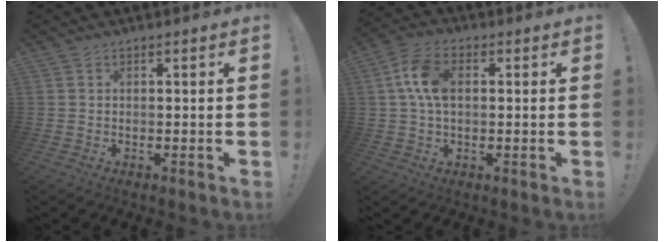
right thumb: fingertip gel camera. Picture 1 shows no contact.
{"total": 10.4, "force": [1.5, 6.6, 7.9], "torque": [-0.154, 0.008, 0.030]}